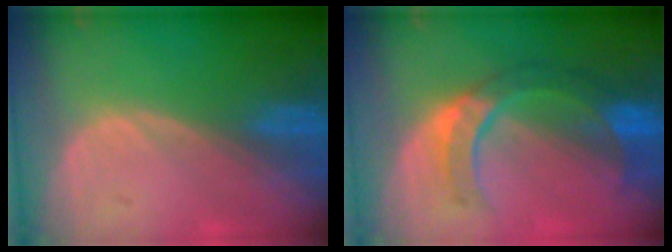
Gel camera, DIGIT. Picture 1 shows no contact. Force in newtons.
{"total": 7.3, "press": 7.2, "slide": 0.8}